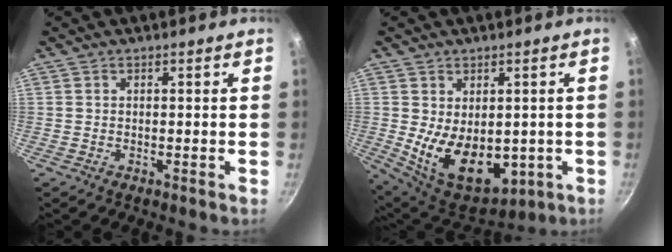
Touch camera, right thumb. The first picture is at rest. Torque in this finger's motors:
{"motor_torque": [-0.45, 1.07, 1.12, -0.06, 0.15]}